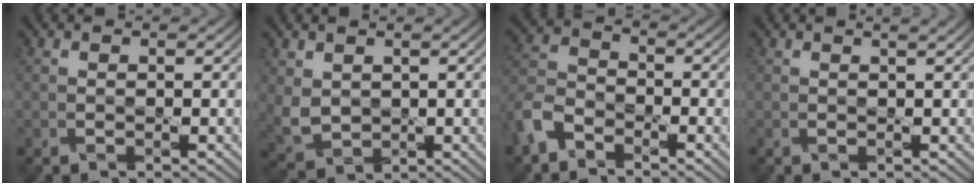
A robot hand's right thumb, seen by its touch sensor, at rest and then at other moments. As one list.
[{"total": 4.3, "force": [1.3, 3.2, 2.5], "torque": [-0.076, -0.009, 0.033]}, {"total": 6.6, "force": [-4.6, 3.6, 3.0], "torque": [-0.084, 0.001, -0.111]}, {"total": 0.9, "force": [0.7, -0.3, 0.5], "torque": [-0.012, 0.003, 0.012]}]